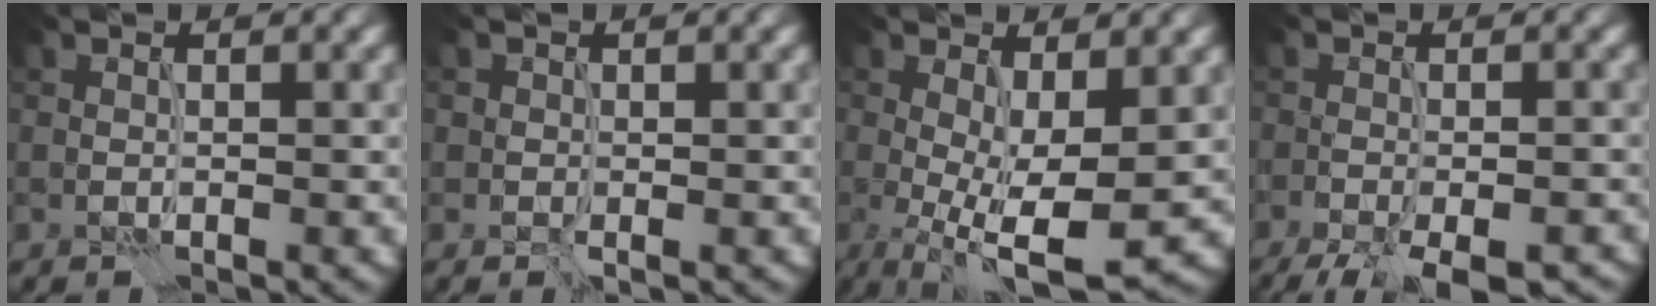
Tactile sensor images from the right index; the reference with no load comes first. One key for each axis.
{"total": 0.5, "fx": 0.1, "fy": 0.5, "fz": 0.1, "tx": 0.002, "ty": -0.001, "tz": 0.000}
{"total": 8.2, "fx": -1.3, "fy": 2.6, "fz": 7.7, "tx": -0.134, "ty": -0.010, "tz": -0.021}
{"total": 8.4, "fx": -6.0, "fy": 2.9, "fz": 5.1, "tx": -0.076, "ty": -0.030, "tz": -0.076}